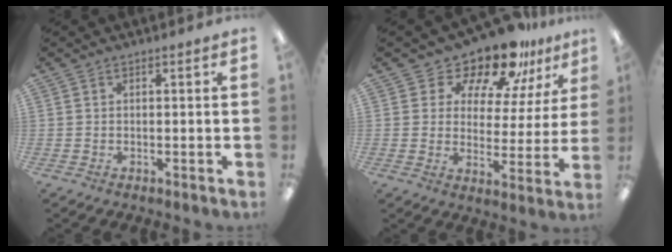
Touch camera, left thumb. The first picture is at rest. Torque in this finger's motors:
{"motor_torque": [0.09, 0.19, -0.17, -0.10, 0.07]}